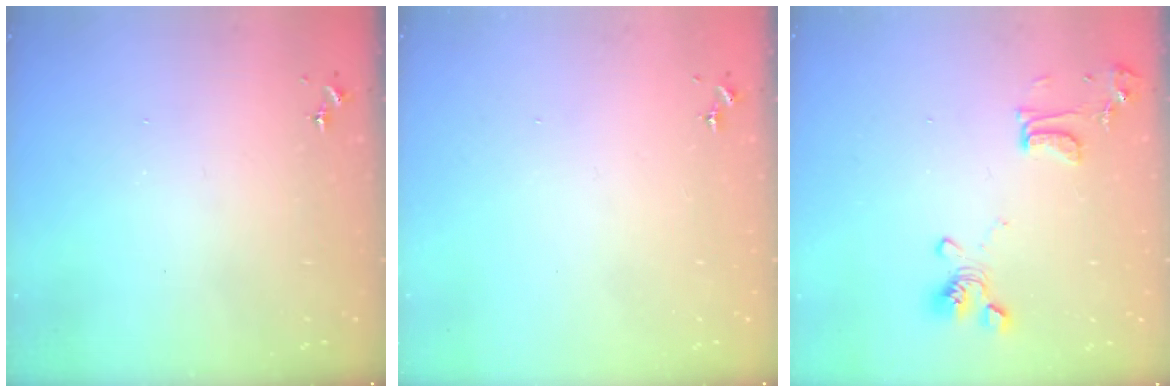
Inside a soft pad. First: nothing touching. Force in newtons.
{"total": 0.0}
{"total": 13.5, "press": 13.4, "slide": 1.8}